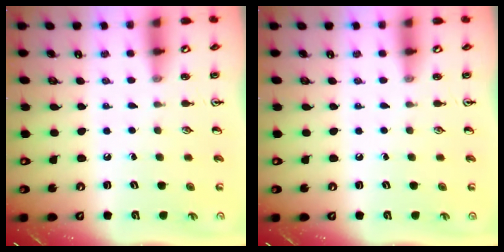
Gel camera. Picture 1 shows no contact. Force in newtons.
{"total": 0.0}